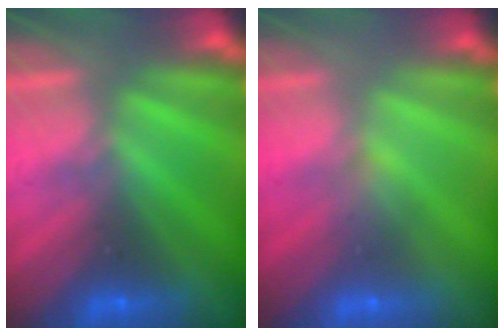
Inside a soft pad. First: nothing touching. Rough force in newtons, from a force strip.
{"total": 2.8}